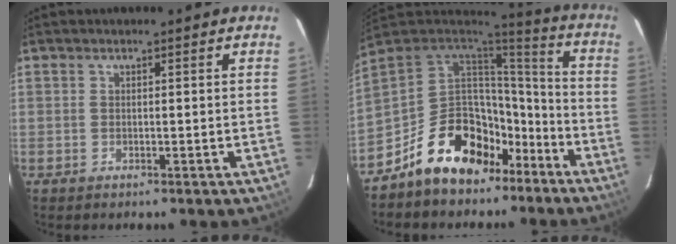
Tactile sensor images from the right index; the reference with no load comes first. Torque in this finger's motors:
{"motor_torque": [1.16, -0.98, 1.06, 0.14]}